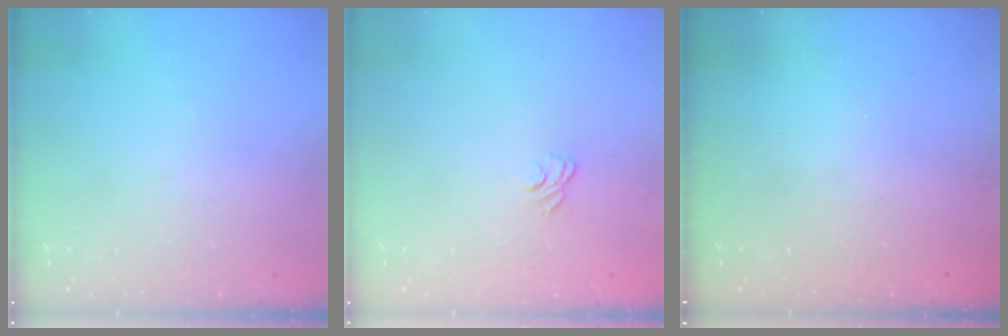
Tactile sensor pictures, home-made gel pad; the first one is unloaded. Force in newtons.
{"total": 3.1, "press": 2.8, "slide": 1.3}
{"total": 2.5, "press": 2.4, "slide": 0.8}